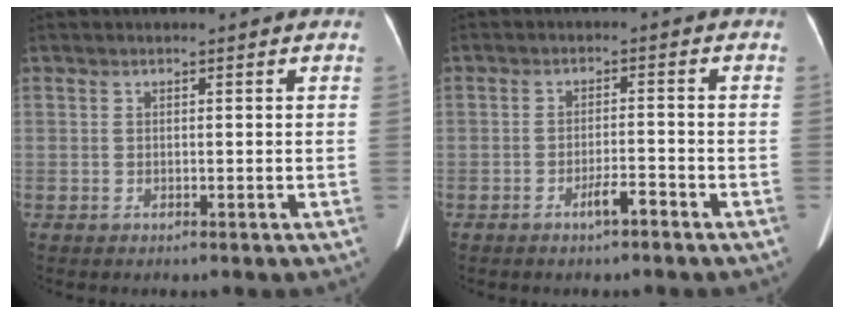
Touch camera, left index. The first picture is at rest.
{"total": 2.9, "force": [-2.1, 0.3, 2.0], "torque": [-0.036, 0.001, -0.035]}